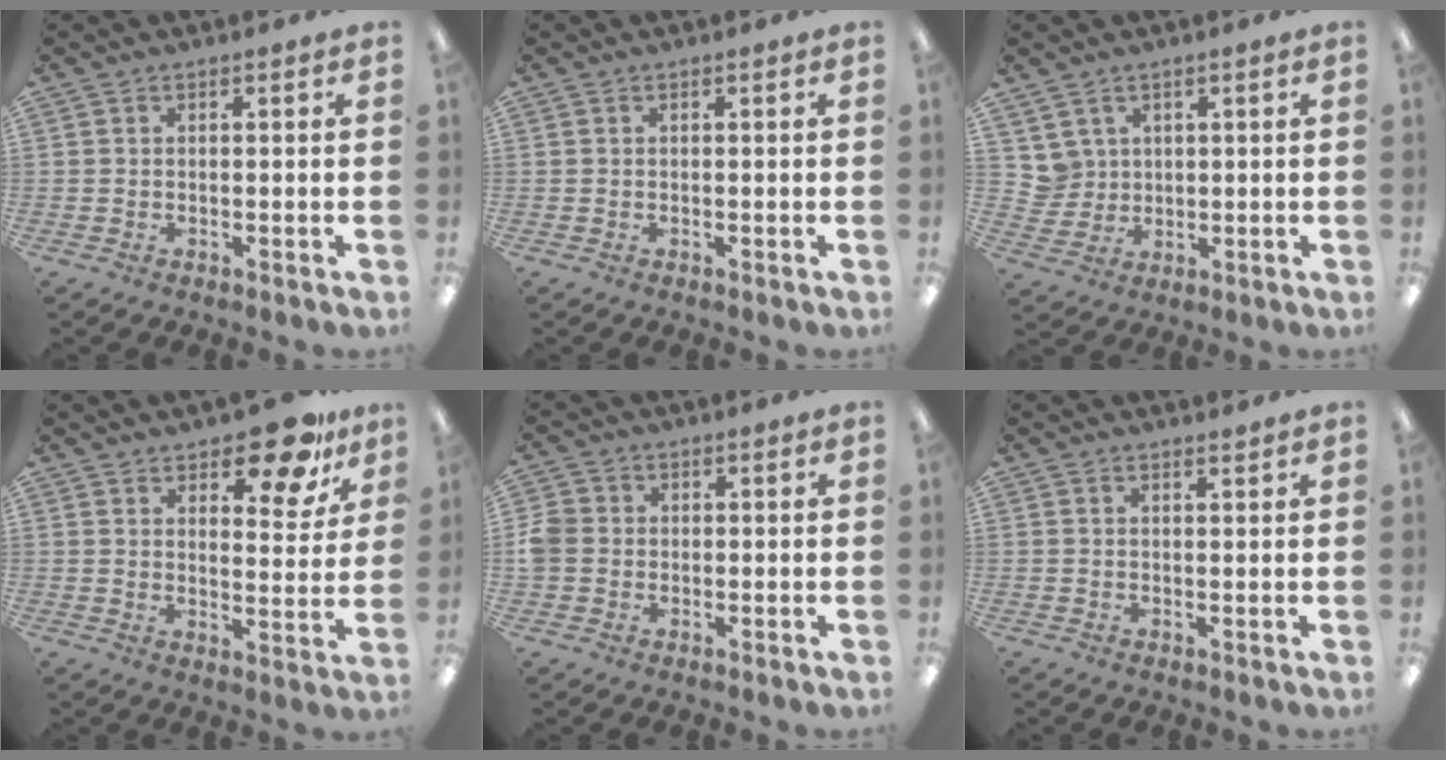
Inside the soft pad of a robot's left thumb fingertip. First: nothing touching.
{"total": 0.0}
{"total": 5.1, "force": [2.7, 4.3, -0.2], "torque": [-0.004, -0.009, 0.051]}
{"total": 12.9, "force": [9.7, 5.1, 6.9], "torque": [-0.073, -0.067, 0.164]}
{"total": 4.5, "force": [-0.2, 4.2, 1.6], "torque": [-0.040, 0.010, -0.003]}
{"total": 1.2, "force": [1.1, 0.3, 0.3], "torque": [0.002, -0.005, 0.019]}